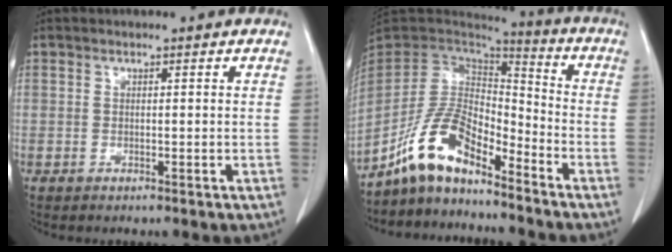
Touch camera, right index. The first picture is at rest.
{"total": 11.3, "force": [-8.6, 4.0, 6.1], "torque": [-0.127, 0.030, -0.161]}